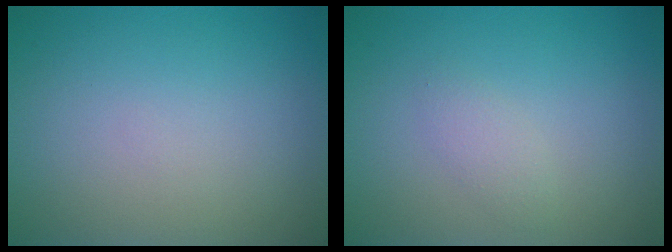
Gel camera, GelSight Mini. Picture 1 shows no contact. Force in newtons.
{"total": 1.2, "press": 1.2, "slide": 0.0}